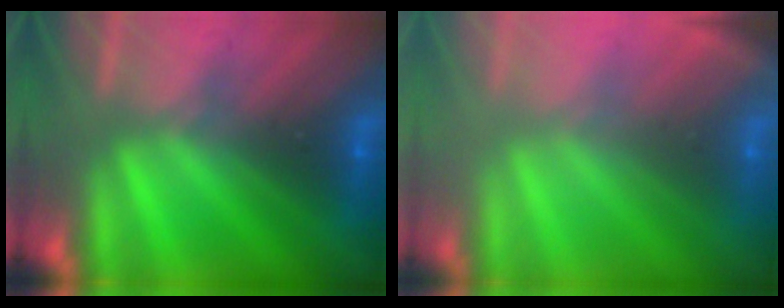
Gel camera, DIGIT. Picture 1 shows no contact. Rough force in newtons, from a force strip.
{"total": 2.5}